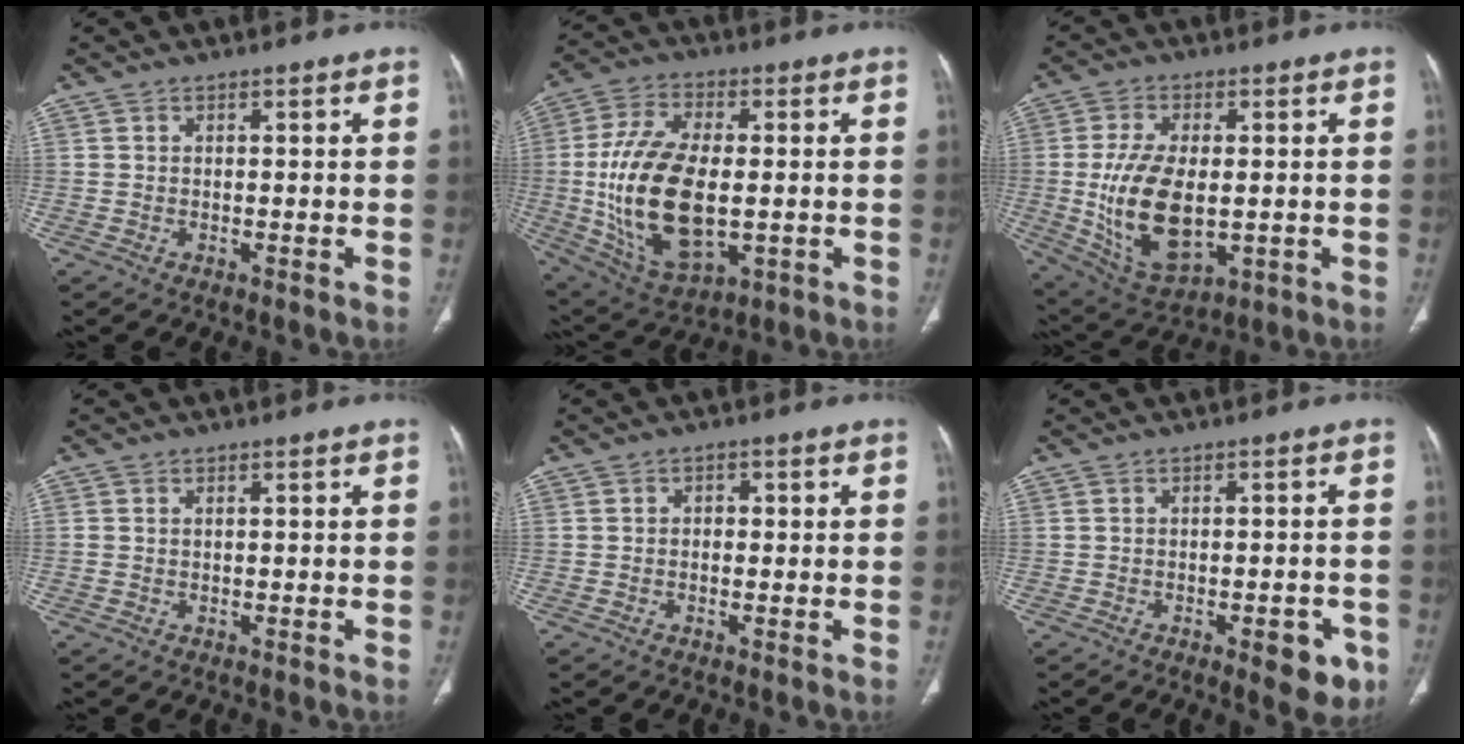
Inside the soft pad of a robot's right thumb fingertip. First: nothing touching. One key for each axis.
{"total": 20.6, "fx": -1.4, "fy": 10.8, "fz": 17.5, "tx": -0.343, "ty": -0.006, "tz": -0.007}
{"total": 15.9, "fx": -1.1, "fy": 8.6, "fz": 13.3, "tx": -0.247, "ty": -0.011, "tz": 0.000}
{"total": 0.8, "fx": 0.0, "fy": 0.6, "fz": 0.6, "tx": -0.020, "ty": 0.008, "tz": 0.004}
{"total": 1.7, "fx": 0.0, "fy": 1.3, "fz": 1.2, "tx": -0.008, "ty": 0.006, "tz": -0.005}
{"total": 6.8, "fx": -3.1, "fy": 2.8, "fz": 5.4, "tx": -0.046, "ty": 0.006, "tz": -0.032}